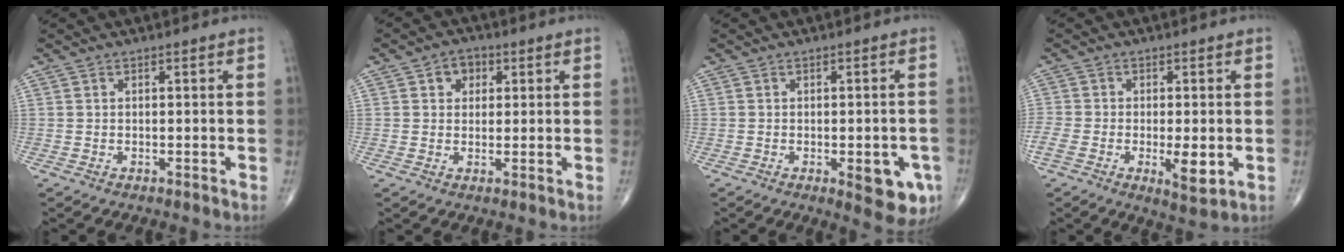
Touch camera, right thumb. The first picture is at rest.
{"total": 3.9, "force": [1.4, 3.2, 1.9], "torque": [-0.005, 0.000, 0.017]}
{"total": 7.8, "force": [-2.7, 3.1, 6.6], "torque": [-0.060, -0.001, -0.025]}
{"total": 9.2, "force": [-2.5, 4.1, 7.9], "torque": [-0.154, -0.006, -0.041]}